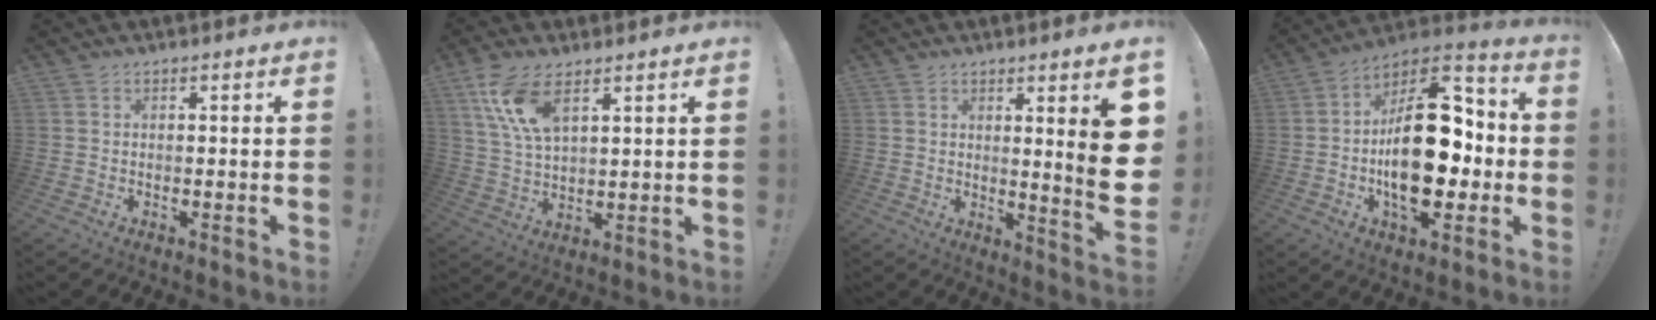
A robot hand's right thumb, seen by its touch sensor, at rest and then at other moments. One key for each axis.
{"total": 11.2, "fx": 6.6, "fy": 4.7, "fz": 7.8, "tx": -0.158, "ty": -0.026, "tz": 0.121}
{"total": 11.9, "fx": 2.5, "fy": 0.8, "fz": 11.6, "tx": -0.148, "ty": -0.036, "tz": 0.032}
{"total": 25.1, "fx": -2.1, "fy": 14.2, "fz": 20.6, "tx": -0.332, "ty": 0.019, "tz": -0.027}